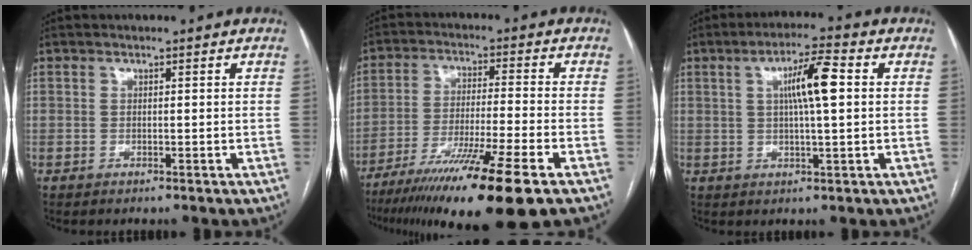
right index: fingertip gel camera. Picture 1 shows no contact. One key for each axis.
{"total": 17.4, "fx": -11.7, "fy": -0.7, "fz": 12.8, "tx": -0.198, "ty": -0.046, "tz": -0.196}
{"total": 7.5, "fx": 1.5, "fy": 0.6, "fz": 7.3, "tx": -0.129, "ty": 0.010, "tz": 0.024}